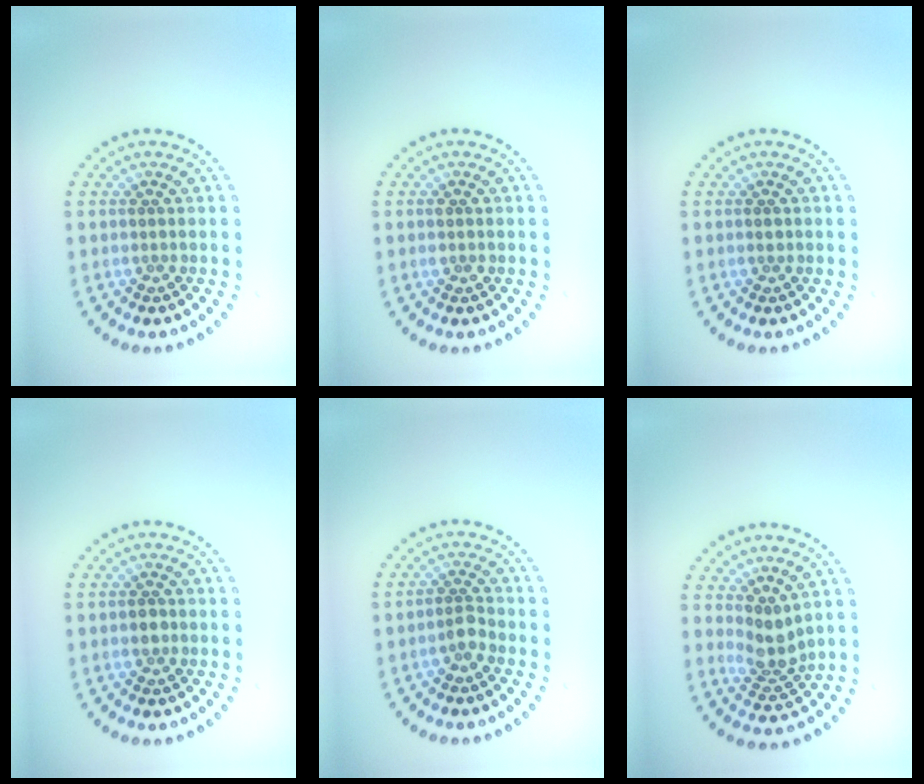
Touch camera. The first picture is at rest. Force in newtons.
{"total": 1.0, "press": 1.0, "slide": 0.2}
{"total": 0.5, "press": 0.5, "slide": 0.1}
{"total": 1.0, "press": 1.0, "slide": 0.3}
{"total": 1.6, "press": 1.2, "slide": 1.0}
{"total": 2.5, "press": 1.9, "slide": 1.7}